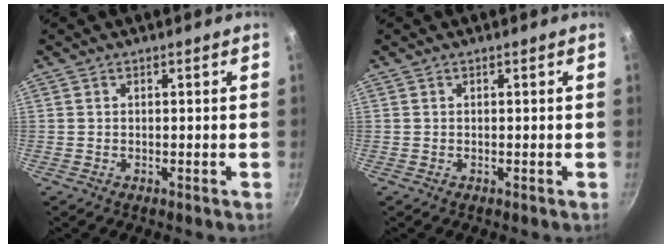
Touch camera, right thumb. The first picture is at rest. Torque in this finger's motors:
{"motor_torque": [0.00, 0.00, 0.00, 0.00, 0.00]}